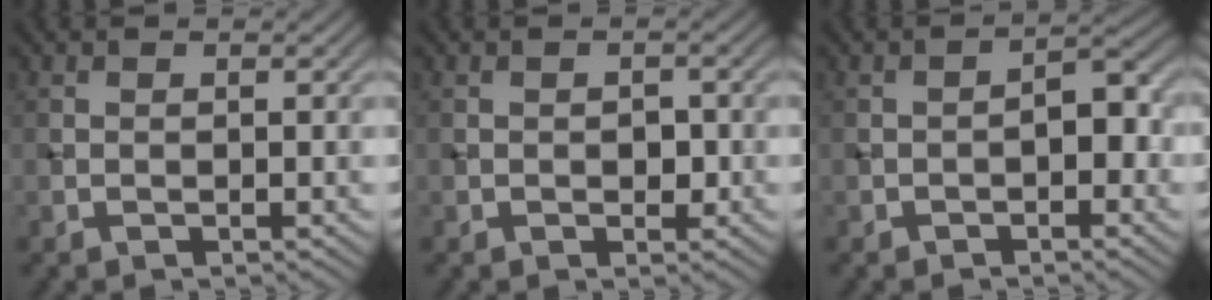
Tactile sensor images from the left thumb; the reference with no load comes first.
{"total": 1.9, "force": [-0.4, 1.1, 1.5], "torque": [-0.020, 0.001, -0.009]}
{"total": 3.1, "force": [-1.2, 1.5, 2.5], "torque": [-0.030, 0.011, -0.024]}